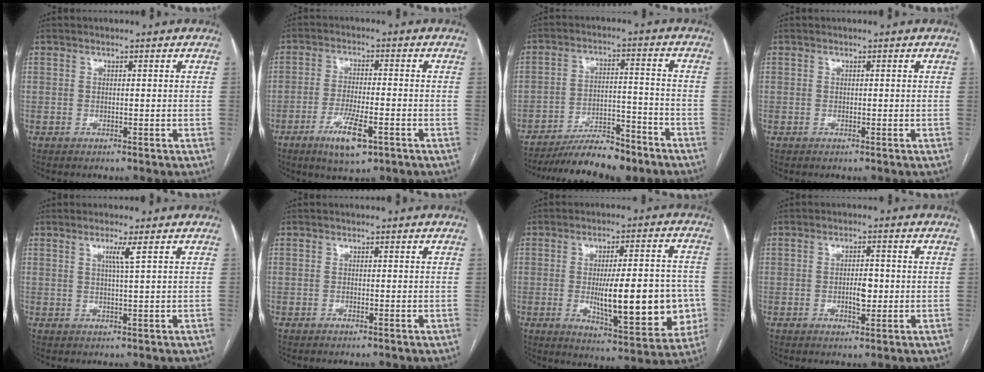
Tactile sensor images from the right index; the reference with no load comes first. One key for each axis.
{"total": 7.6, "fx": -3.9, "fy": 1.7, "fz": 6.3, "tx": -0.117, "ty": -0.011, "tz": -0.062}
{"total": 11.9, "fx": -10.2, "fy": 2.7, "fz": 5.6, "tx": -0.082, "ty": 0.007, "tz": -0.164}
{"total": 0.0}
{"total": 2.3, "fx": 1.0, "fy": -0.6, "fz": 2.0, "tx": -0.040, "ty": -0.004, "tz": 0.019}
{"total": 0.0}
{"total": 17.4, "fx": -2.6, "fy": 4.5, "fz": 16.6, "tx": -0.223, "ty": 0.004, "tz": -0.023}
{"total": 3.7, "fx": -0.5, "fy": 1.4, "fz": 3.3, "tx": -0.054, "ty": 0.001, "tz": -0.005}